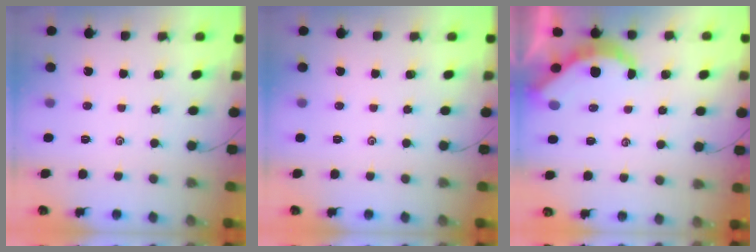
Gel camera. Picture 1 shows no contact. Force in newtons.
{"total": 0.0}
{"total": 5.5, "press": 5.5, "slide": 0.4}